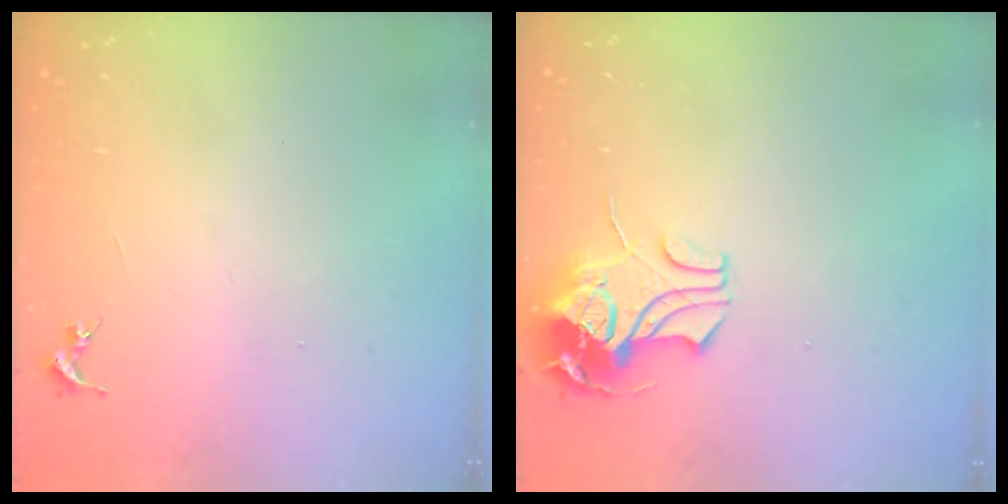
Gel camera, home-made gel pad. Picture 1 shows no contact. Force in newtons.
{"total": 8.8, "press": 8.7, "slide": 1.0}